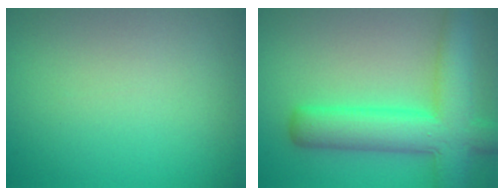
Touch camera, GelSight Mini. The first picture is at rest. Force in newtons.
{"total": 7.5, "press": 7.4, "slide": 0.3}